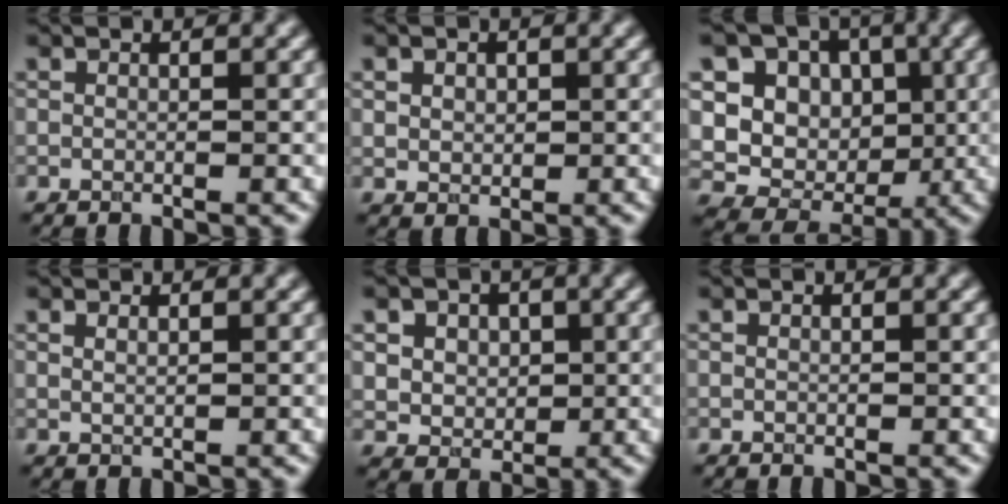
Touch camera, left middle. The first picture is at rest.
{"total": 2.0, "force": [0.8, 1.6, 0.9], "torque": [-0.019, 0.009, 0.014]}
{"total": 13.6, "force": [2.8, 12.1, 5.6], "torque": [-0.136, 0.035, 0.044]}
{"total": 0.7, "force": [0.5, 0.2, 0.4], "torque": [-0.009, 0.000, 0.010]}
{"total": 5.4, "force": [2.0, 4.4, 2.4], "torque": [-0.050, 0.013, 0.033]}
{"total": 0.0}